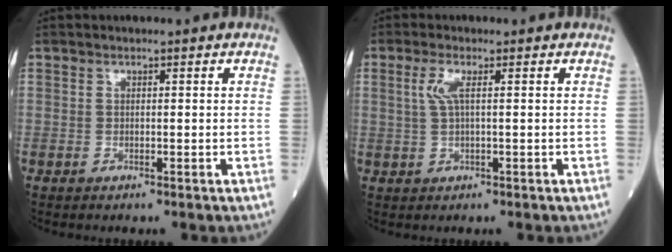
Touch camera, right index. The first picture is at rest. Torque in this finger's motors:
{"motor_torque": [0.64, 0.21, 0.39, 0.10]}